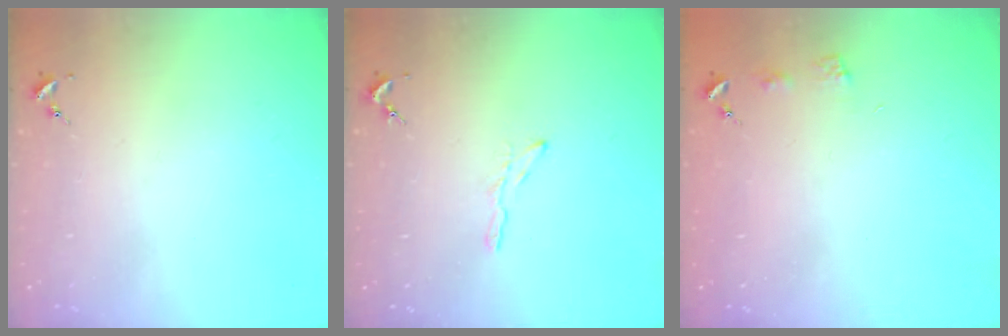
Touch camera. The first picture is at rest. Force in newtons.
{"total": 3.8, "press": 3.7, "slide": 0.4}
{"total": 3.9, "press": 3.9, "slide": 0.4}